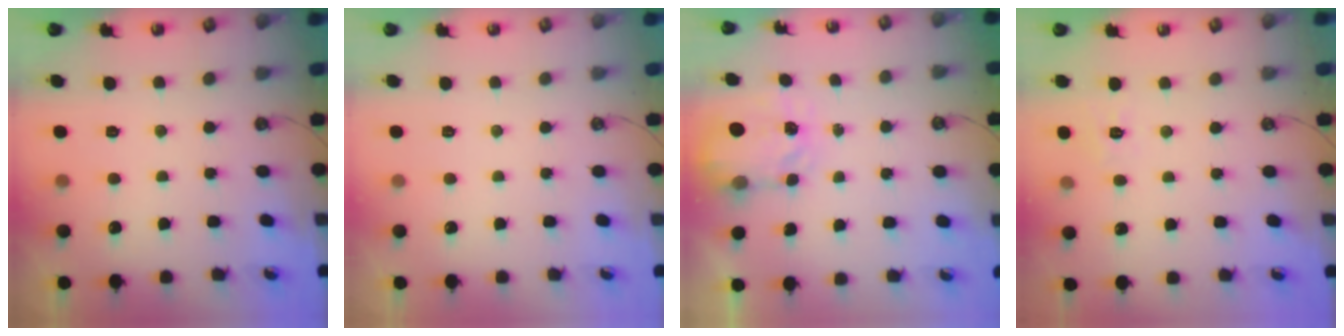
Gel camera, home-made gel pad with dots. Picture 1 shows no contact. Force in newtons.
{"total": 0.0}
{"total": 4.0, "press": 3.9, "slide": 0.6}
{"total": 2.8, "press": 2.8, "slide": 0.5}